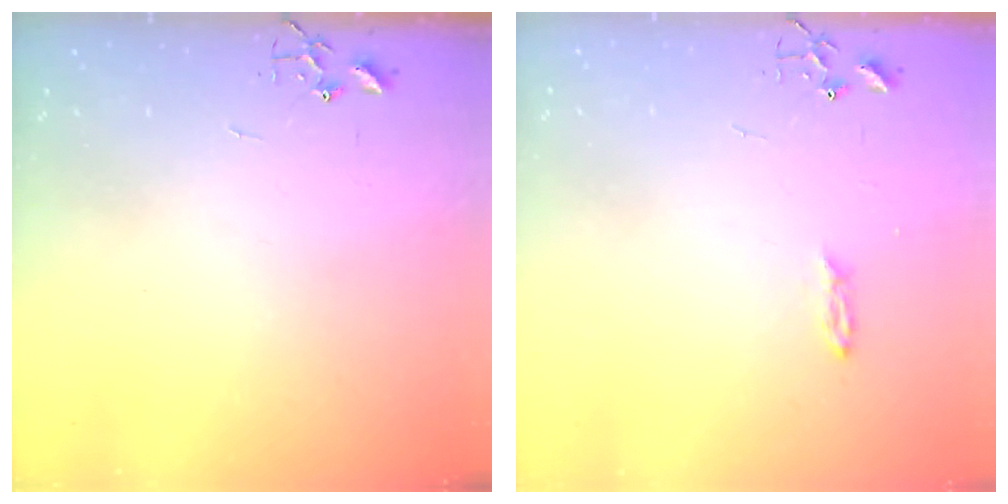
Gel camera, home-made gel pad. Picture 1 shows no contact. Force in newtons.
{"total": 2.2, "press": 2.2, "slide": 0.4}